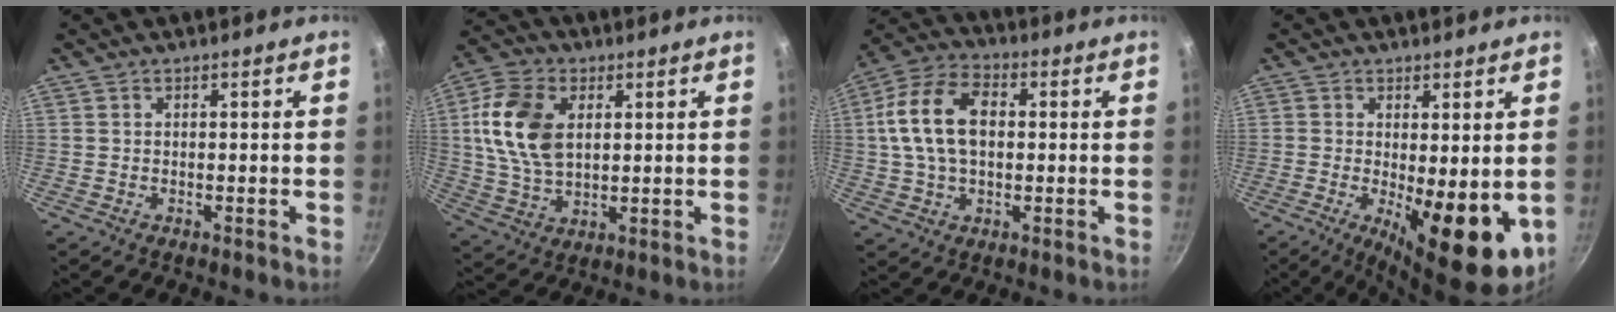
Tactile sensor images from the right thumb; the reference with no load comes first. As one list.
[{"total": 13.7, "force": [3.0, 8.8, 10.1], "torque": [-0.184, -0.003, 0.055]}, {"total": 14.1, "force": [1.6, 9.0, 10.7], "torque": [-0.188, 0.023, 0.017]}, {"total": 12.3, "force": [-1.8, 4.4, 11.3], "torque": [-0.143, -0.015, -0.013]}]